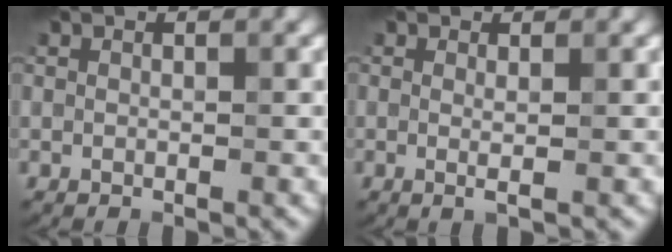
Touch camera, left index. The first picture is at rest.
{"total": 1.2, "force": [0.1, 0.3, 1.1], "torque": [-0.016, -0.005, -0.002]}